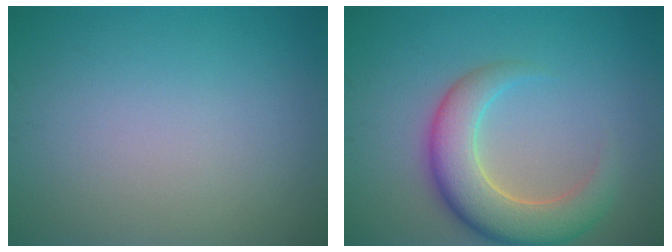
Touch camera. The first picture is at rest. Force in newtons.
{"total": 6.5, "press": 6.5, "slide": 0.5}